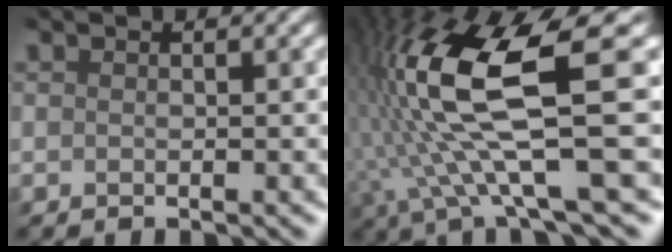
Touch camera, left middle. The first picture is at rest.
{"total": 11.5, "force": [1.1, 2.4, 11.2], "torque": [-0.231, 0.013, 0.027]}